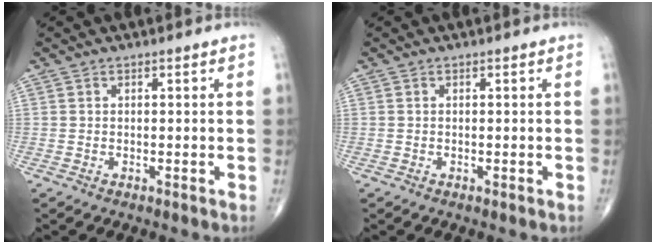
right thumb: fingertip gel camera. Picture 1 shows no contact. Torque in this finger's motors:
{"motor_torque": [-0.03, 0.23, -0.09, -0.02, 0.01]}